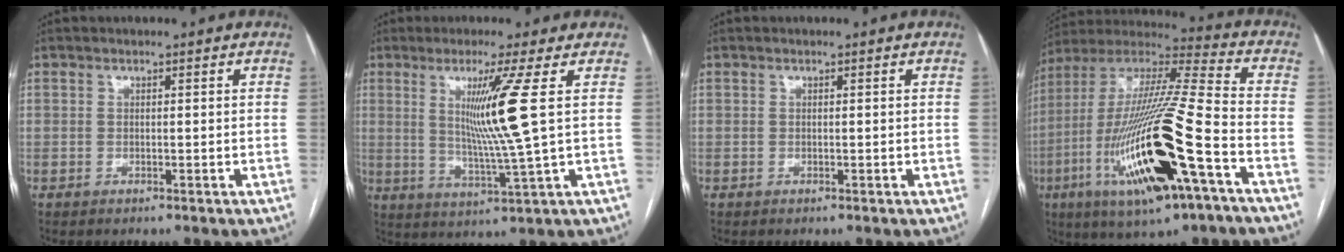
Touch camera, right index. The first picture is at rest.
{"total": 9.4, "force": [2.2, -2.8, 8.7], "torque": [-0.156, -0.023, 0.051]}
{"total": 0.0}
{"total": 25.7, "force": [-9.0, 3.4, 23.9], "torque": [-0.482, -0.037, -0.156]}